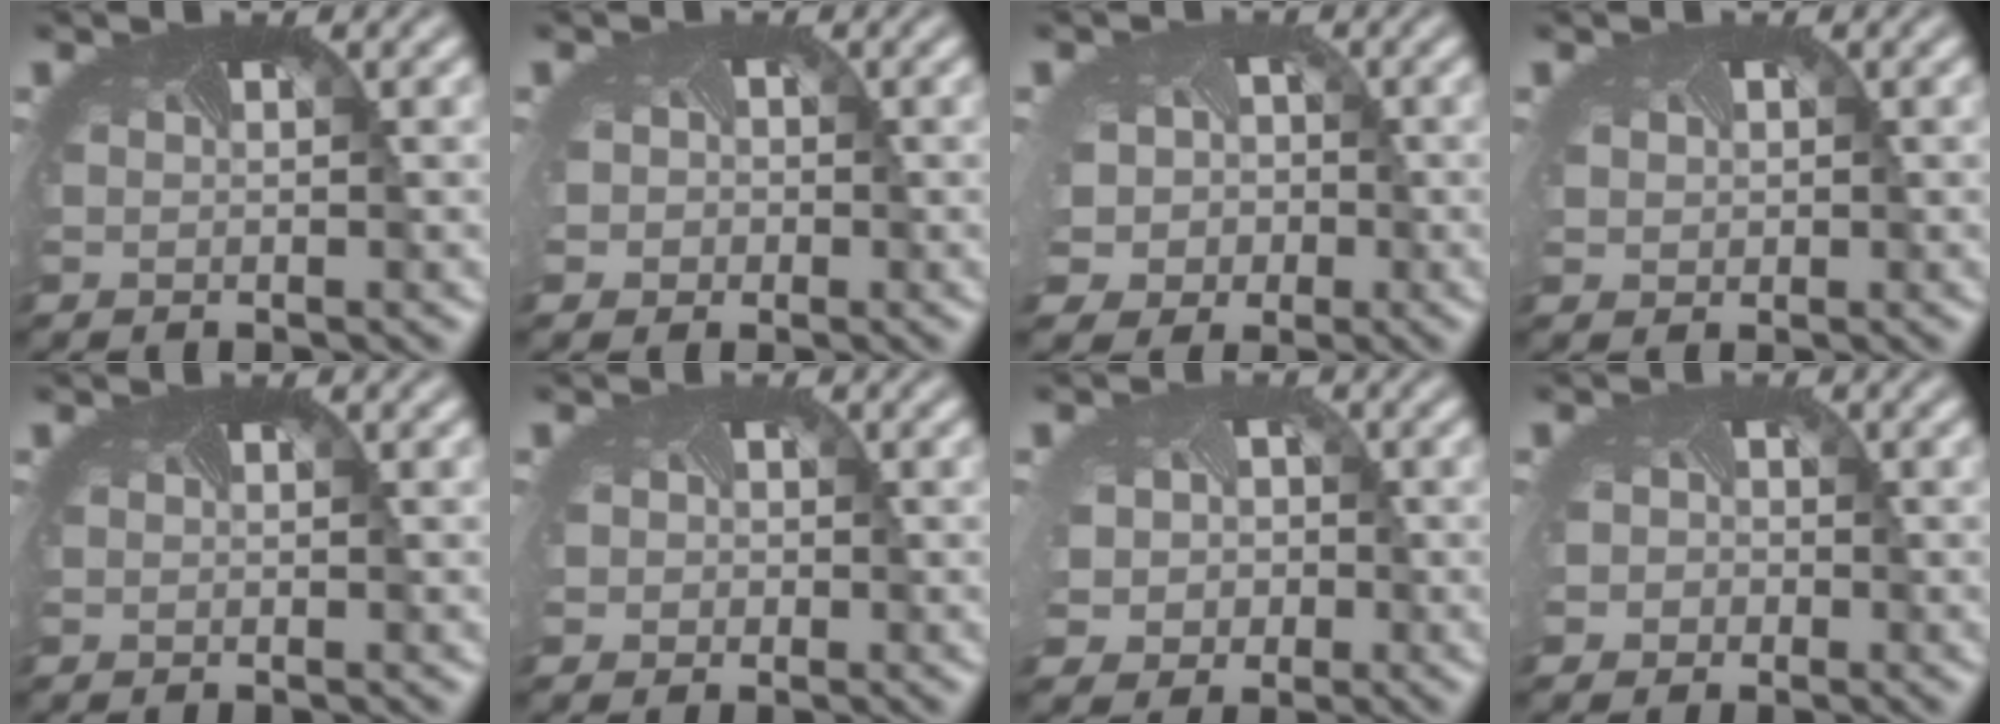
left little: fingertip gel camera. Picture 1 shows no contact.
{"total": 2.6, "force": [-0.4, 2.5, 0.9], "torque": [-0.009, -0.003, -0.015]}
{"total": 7.3, "force": [-1.3, 6.7, 2.7], "torque": [-0.063, -0.020, -0.040]}
{"total": 1.1, "force": [0.3, 1.1, -0.1], "torque": [-0.005, -0.007, 0.008]}
{"total": 0.0}
{"total": 1.9, "force": [-0.1, 1.8, 0.6], "torque": [-0.005, 0.000, -0.006]}
{"total": 5.7, "force": [-0.9, 5.2, 2.2], "torque": [-0.048, -0.014, -0.031]}
{"total": 2.5, "force": [-0.7, 2.3, 0.7], "torque": [-0.006, -0.006, -0.019]}